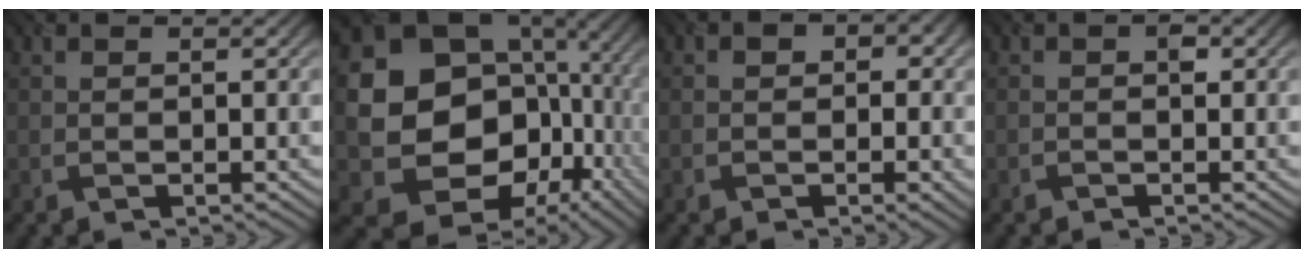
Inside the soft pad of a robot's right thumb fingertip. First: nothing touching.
{"total": 20.1, "force": [0.7, 16.9, 10.9], "torque": [-0.214, -0.045, 0.054]}
{"total": 3.9, "force": [0.1, 3.1, 2.4], "torque": [-0.009, -0.003, -0.001]}
{"total": 0.6, "force": [-0.1, 0.5, 0.3], "torque": [0.002, -0.003, -0.003]}